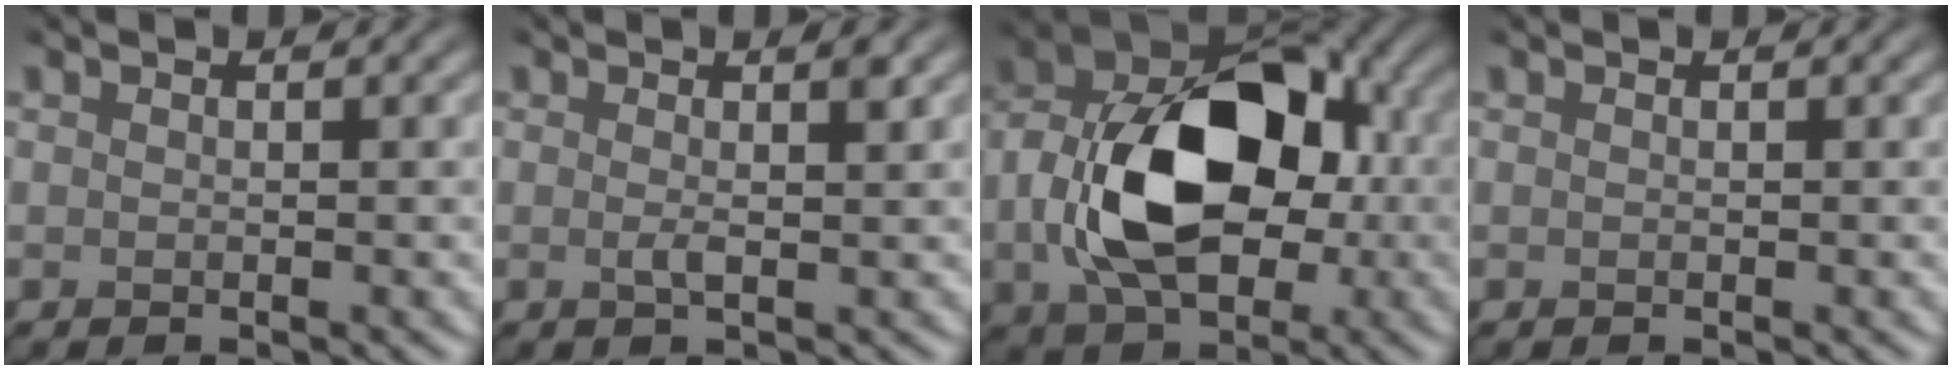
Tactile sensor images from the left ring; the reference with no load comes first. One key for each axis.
{"total": 1.7, "fx": 0.3, "fy": 0.2, "fz": 1.6, "tx": -0.028, "ty": -0.001, "tz": 0.001}
{"total": 12.5, "fx": -1.0, "fy": 7.9, "fz": 9.6, "tx": -0.165, "ty": 0.014, "tz": -0.021}
{"total": 0.0}